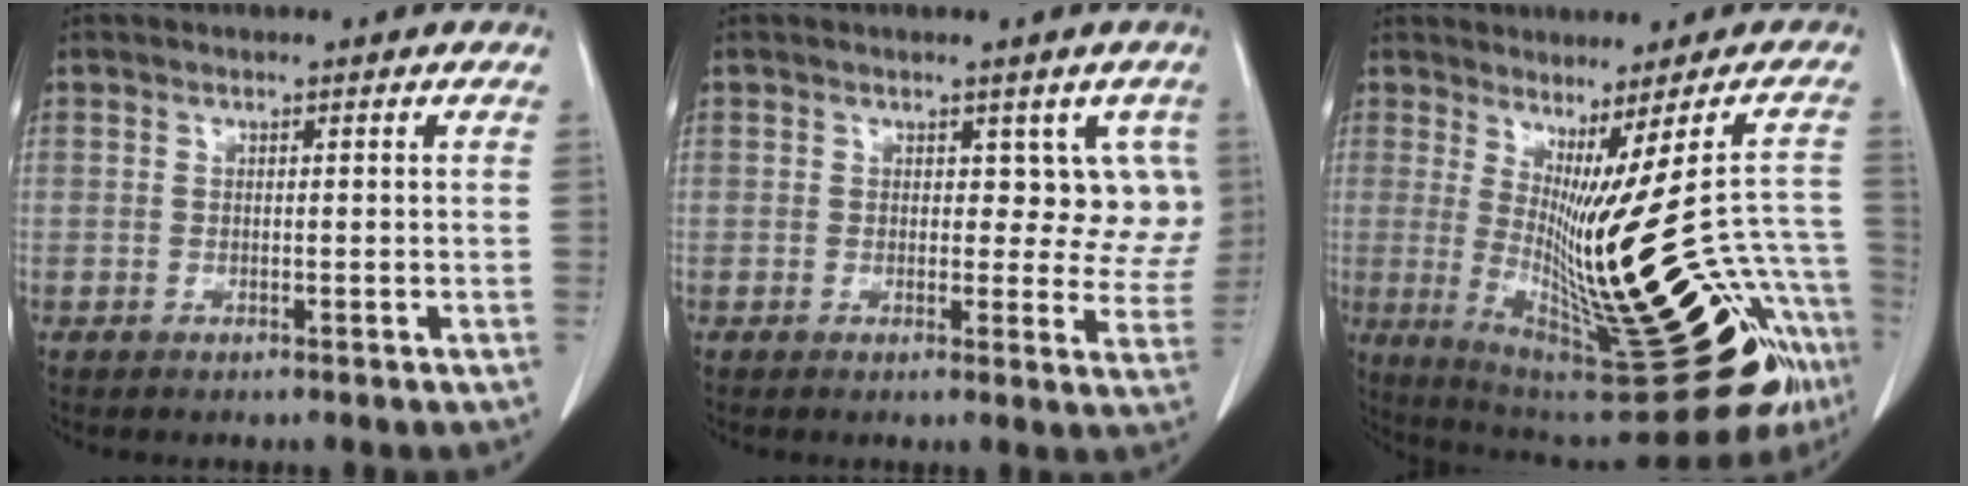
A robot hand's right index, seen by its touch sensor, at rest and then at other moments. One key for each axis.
{"total": 5.5, "fx": 2.0, "fy": 3.7, "fz": 3.5, "tx": -0.002, "ty": 0.003, "tz": 0.016}
{"total": 27.7, "fx": -10.2, "fy": 3.4, "fz": 25.6, "tx": -0.299, "ty": -0.027, "tz": -0.146}